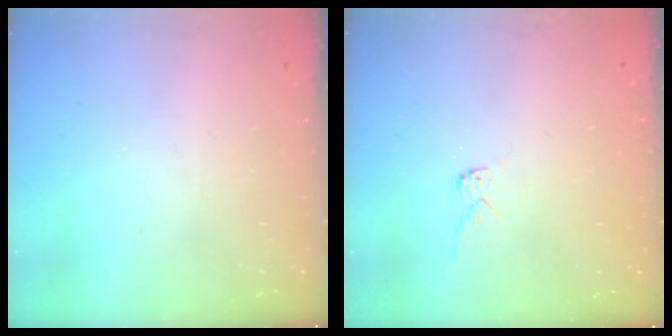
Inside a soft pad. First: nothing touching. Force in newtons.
{"total": 2.6, "press": 2.6, "slide": 0.1}